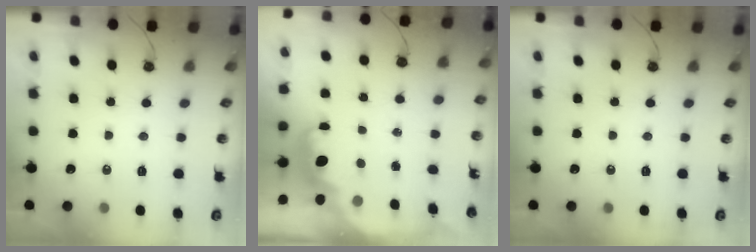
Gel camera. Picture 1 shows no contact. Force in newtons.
{"total": 2.6, "press": 2.6, "slide": 0.6}
{"total": 0.0}